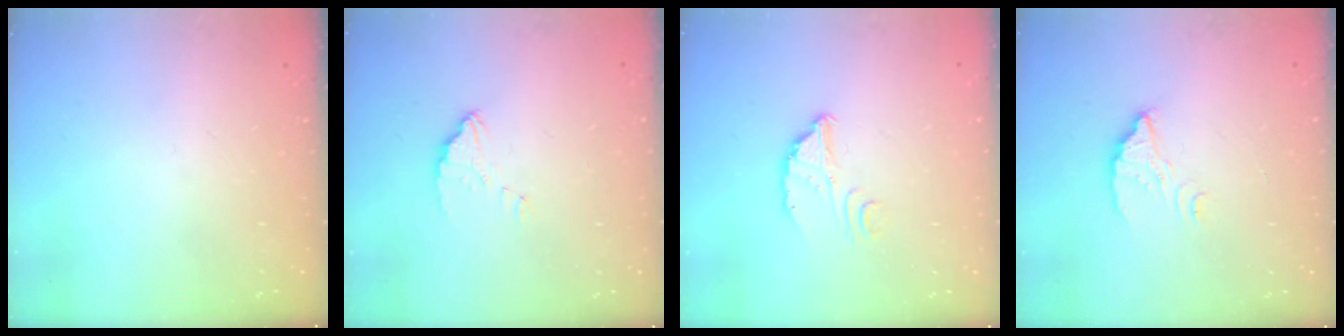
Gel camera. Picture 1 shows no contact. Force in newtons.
{"total": 2.8, "press": 2.8, "slide": 0.1}
{"total": 3.2, "press": 3.2, "slide": 0.2}
{"total": 3.4, "press": 3.4, "slide": 0.1}